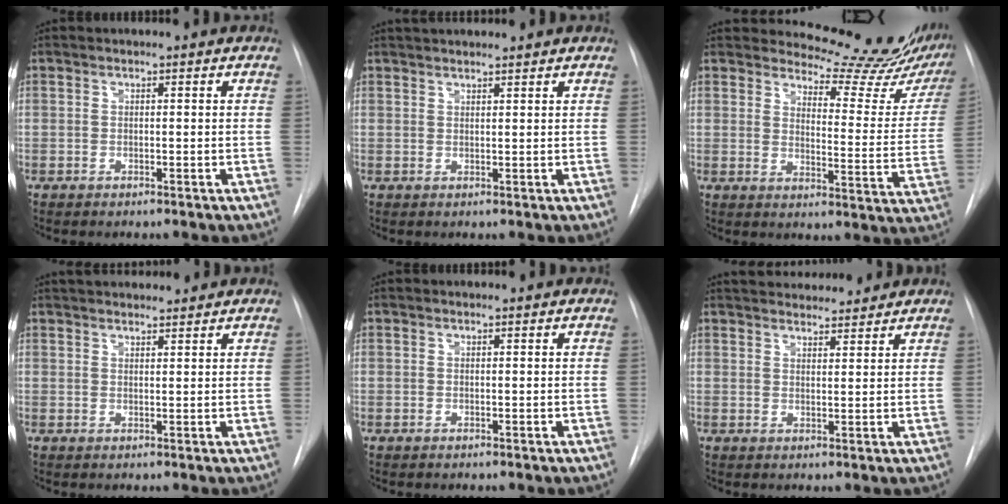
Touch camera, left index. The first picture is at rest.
{"total": 5.5, "force": [5.0, 0.4, 2.1], "torque": [-0.029, 0.030, 0.074]}
{"total": 17.1, "force": [16.6, 2.1, 3.5], "torque": [-0.035, -0.107, 0.180]}
{"total": 8.0, "force": [7.3, 1.4, 2.8], "torque": [-0.039, 0.027, 0.105]}
{"total": 0.8, "force": [0.8, 0.1, 0.1], "torque": [-0.008, 0.009, 0.012]}
{"total": 10.5, "force": [9.8, 2.0, 3.1], "torque": [-0.041, 0.015, 0.138]}